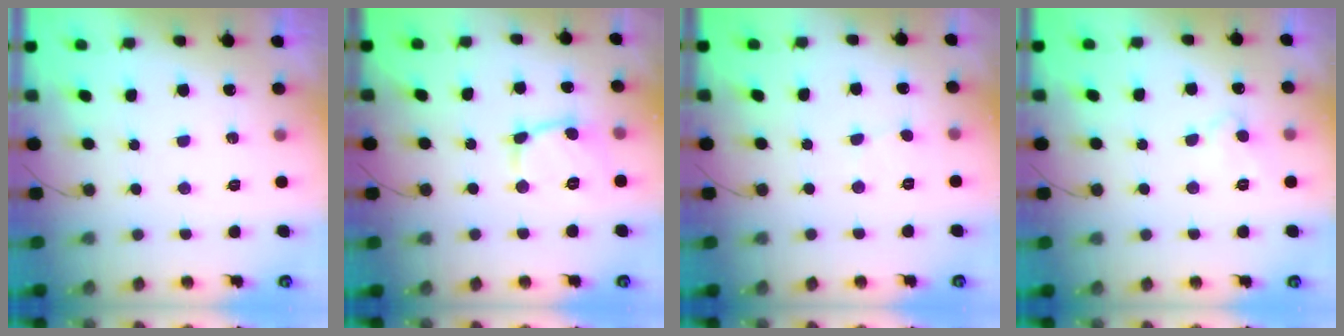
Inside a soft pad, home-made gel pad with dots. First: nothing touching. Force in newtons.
{"total": 5.8, "press": 5.8, "slide": 0.8}
{"total": 1.6, "press": 1.6, "slide": 0.1}
{"total": 7.0, "press": 7.0, "slide": 0.6}